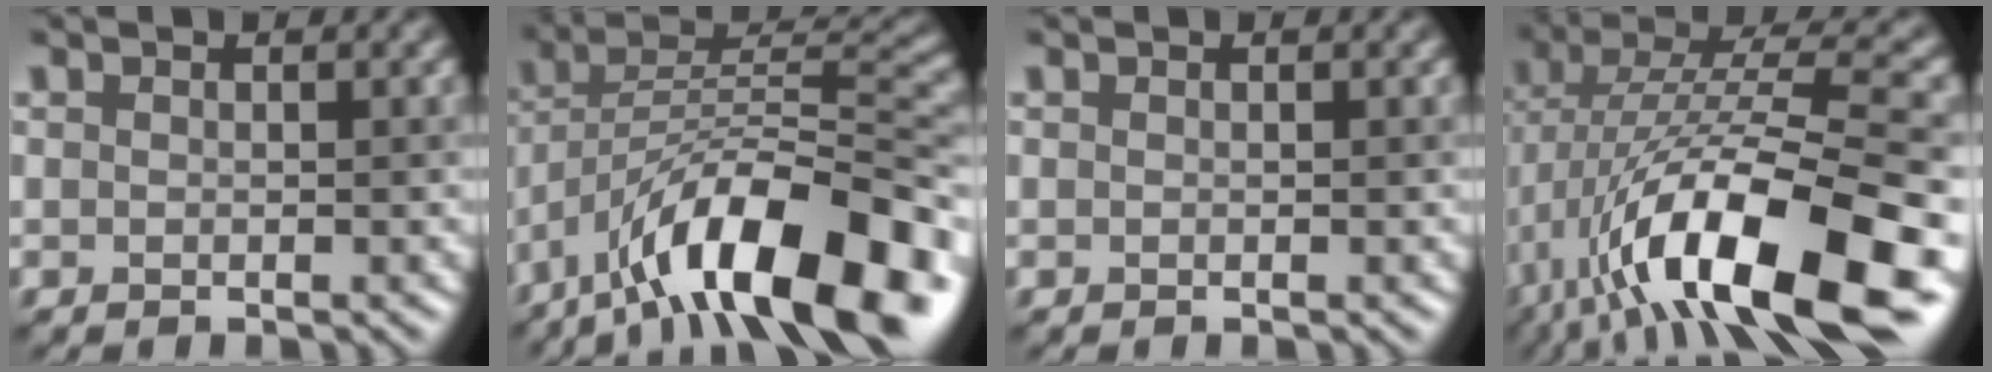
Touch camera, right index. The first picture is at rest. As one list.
[{"total": 15.3, "force": [-8.5, 5.9, 11.3], "torque": [-0.179, 0.020, -0.150]}, {"total": 0.0}, {"total": 16.0, "force": [-5.1, 5.2, 14.3], "torque": [-0.257, 0.011, -0.081]}]